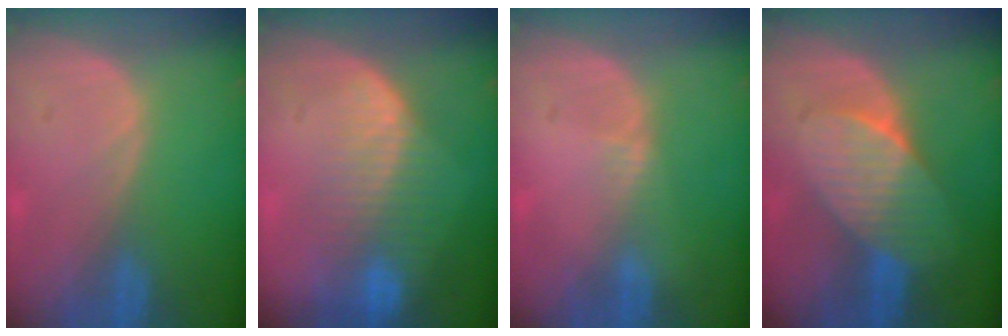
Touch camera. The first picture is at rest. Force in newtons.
{"total": 8.5, "press": 7.3, "slide": 4.4}
{"total": 0.8, "press": 0.8, "slide": 0.4}
{"total": 7.5, "press": 6.9, "slide": 2.9}